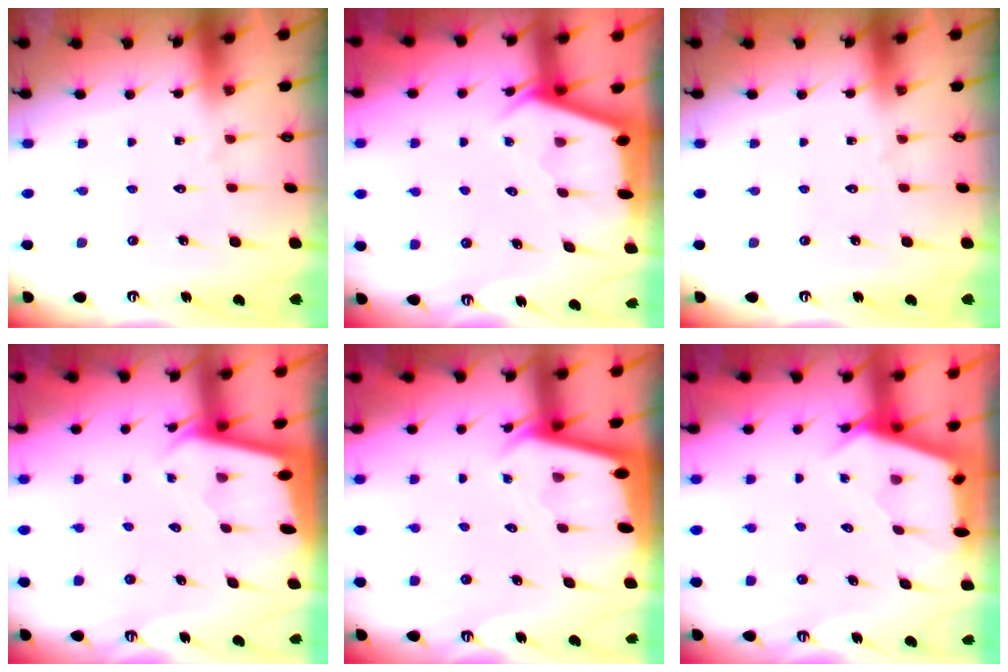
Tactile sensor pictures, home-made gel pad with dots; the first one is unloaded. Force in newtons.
{"total": 2.9, "press": 2.8, "slide": 0.4}
{"total": 0.0}
{"total": 1.8, "press": 1.7, "slide": 0.1}
{"total": 2.2, "press": 2.2, "slide": 0.2}
{"total": 3.0, "press": 2.9, "slide": 0.3}